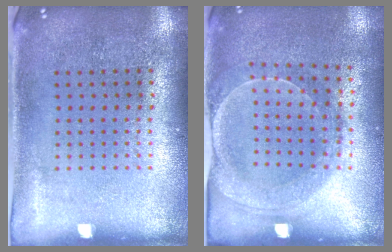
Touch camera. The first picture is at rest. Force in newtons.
{"total": 1.7, "press": 1.7, "slide": 0.3}